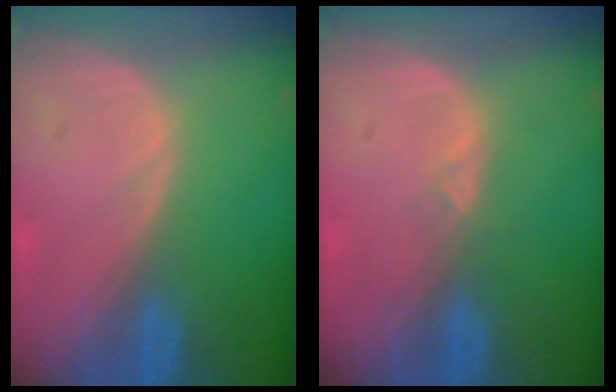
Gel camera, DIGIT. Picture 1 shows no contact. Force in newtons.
{"total": 0.9, "press": 0.9, "slide": 0.3}